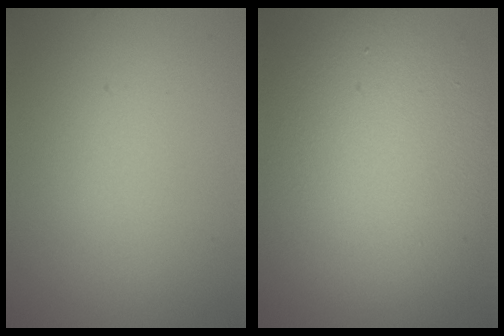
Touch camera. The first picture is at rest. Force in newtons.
{"total": 13.1, "press": 13.1, "slide": 0.2}